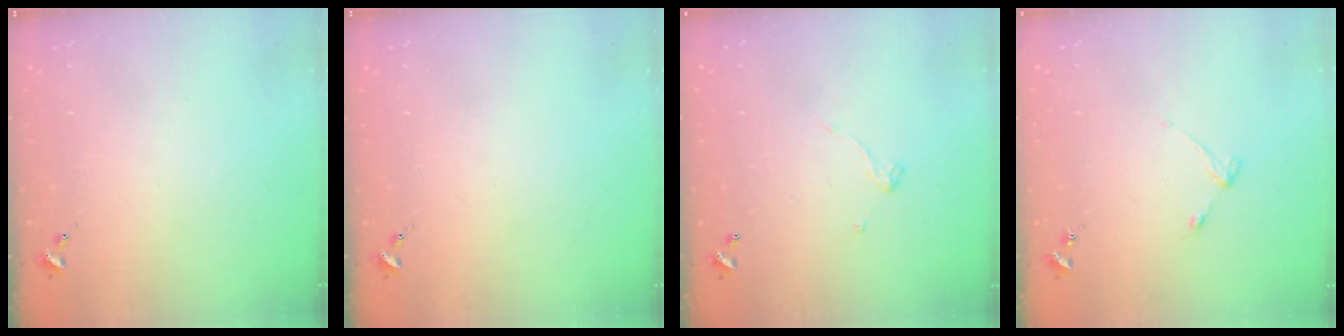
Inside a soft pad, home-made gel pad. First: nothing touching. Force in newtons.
{"total": 0.0}
{"total": 5.0, "press": 5.0, "slide": 0.4}
{"total": 2.9, "press": 2.8, "slide": 0.4}